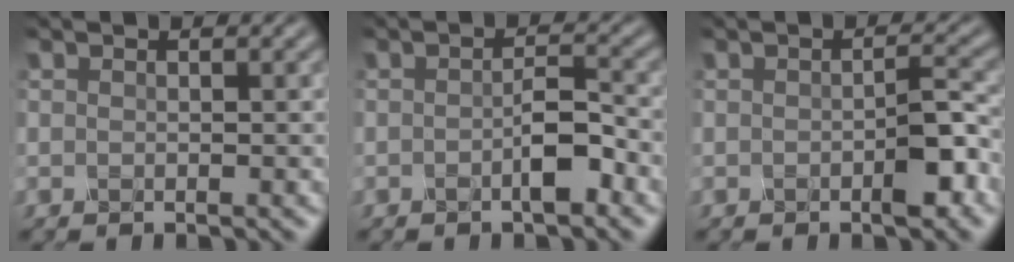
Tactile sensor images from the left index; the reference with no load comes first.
{"total": 2.1, "force": [-1.0, 0.4, 1.8], "torque": [-0.036, 0.009, -0.020]}
{"total": 2.7, "force": [-1.2, 0.5, 2.4], "torque": [-0.042, 0.007, -0.022]}